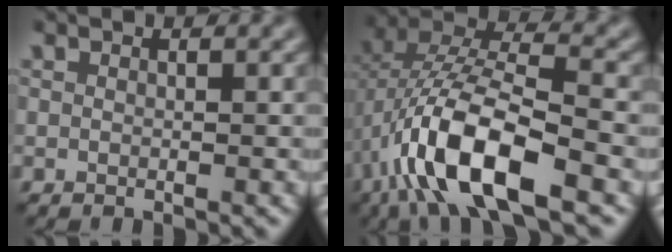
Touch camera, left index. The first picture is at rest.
{"total": 11.1, "force": [-5.0, 3.4, 9.2], "torque": [-0.185, 0.014, -0.092]}